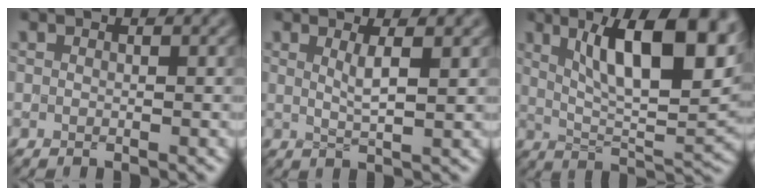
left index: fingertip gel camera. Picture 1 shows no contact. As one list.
[{"total": 2.1, "force": [0.9, 0.4, 1.9], "torque": [-0.030, -0.004, 0.015]}, {"total": 12.6, "force": [5.1, 3.9, 10.8], "torque": [-0.153, 0.005, 0.085]}]